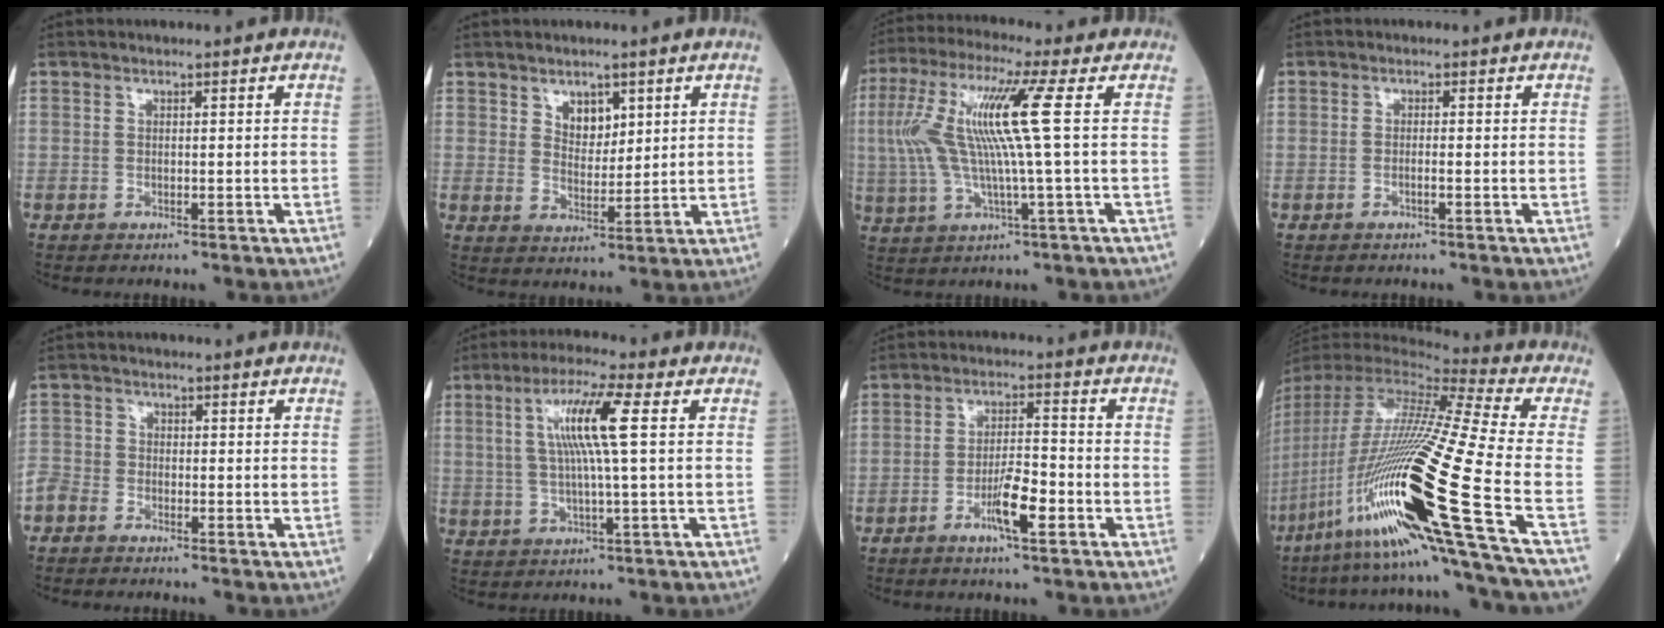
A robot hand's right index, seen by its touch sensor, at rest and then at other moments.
{"total": 4.0, "force": [2.2, 2.3, 2.4], "torque": [-0.037, -0.002, 0.042]}
{"total": 13.5, "force": [1.9, -0.2, 13.3], "torque": [-0.290, 0.021, 0.033]}
{"total": 0.9, "force": [-0.4, -0.1, 0.9], "torque": [-0.018, 0.000, -0.007]}
{"total": 3.9, "force": [-3.4, 1.9, 0.7], "torque": [-0.011, -0.003, -0.077]}
{"total": 9.0, "force": [2.0, -0.2, 8.8], "torque": [-0.172, 0.007, 0.037]}
{"total": 6.2, "force": [-2.9, 0.9, 5.4], "torque": [-0.098, 0.001, -0.052]}
{"total": 32.3, "force": [-11.7, 0.3, 30.1], "torque": [-0.567, -0.049, -0.221]}